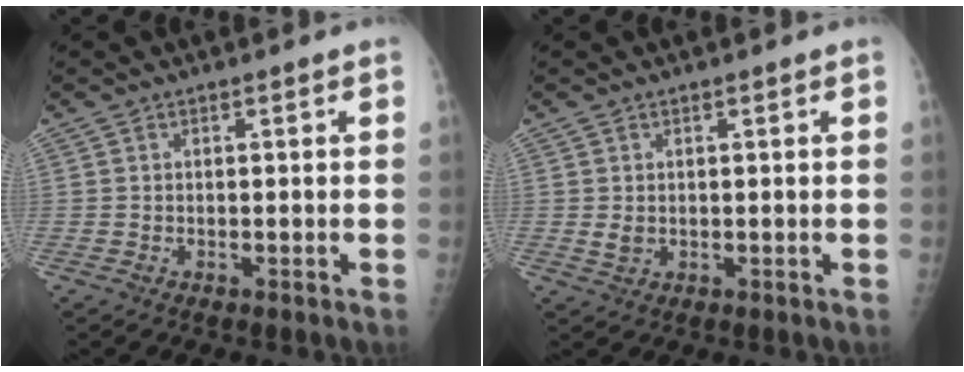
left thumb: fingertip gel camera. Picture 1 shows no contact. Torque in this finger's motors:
{"motor_torque": [0.42, 0.44, 0.29, 0.09, 0.00]}